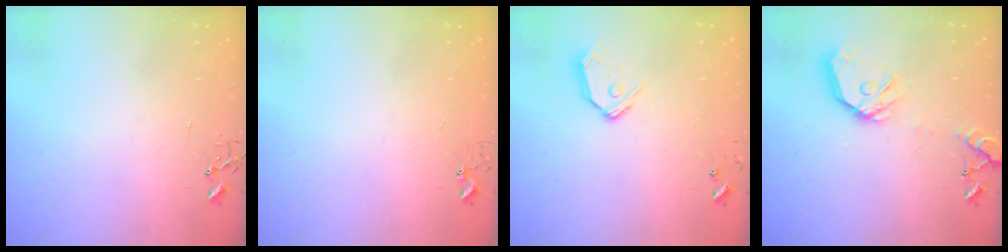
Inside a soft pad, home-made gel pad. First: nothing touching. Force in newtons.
{"total": 2.7, "press": 2.7, "slide": 0.2}
{"total": 10.1, "press": 10.1, "slide": 1.2}
{"total": 16.8, "press": 16.6, "slide": 2.9}